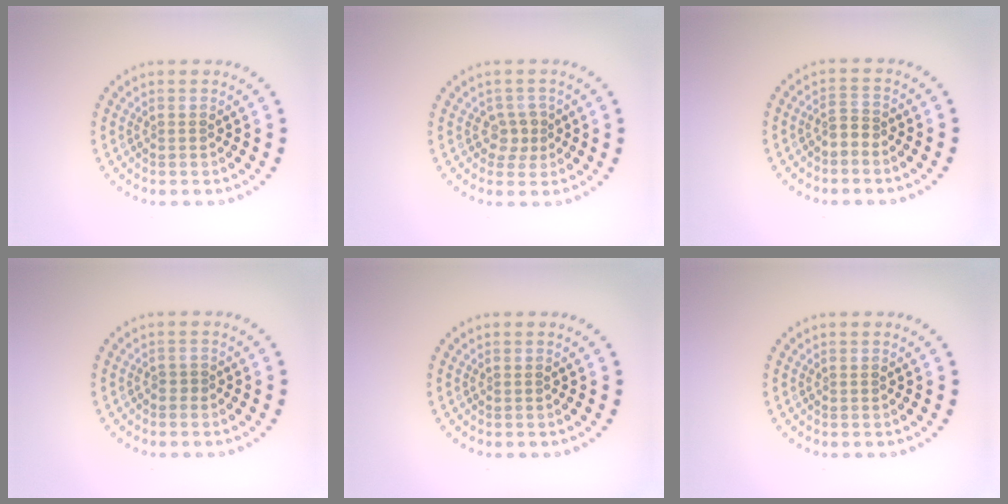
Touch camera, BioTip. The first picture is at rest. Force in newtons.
{"total": 1.8, "press": 1.5, "slide": 1.0}
{"total": 1.2, "press": 0.7, "slide": 1.0}
{"total": 0.5, "press": 0.2, "slide": 0.5}
{"total": 0.0}
{"total": 0.0}